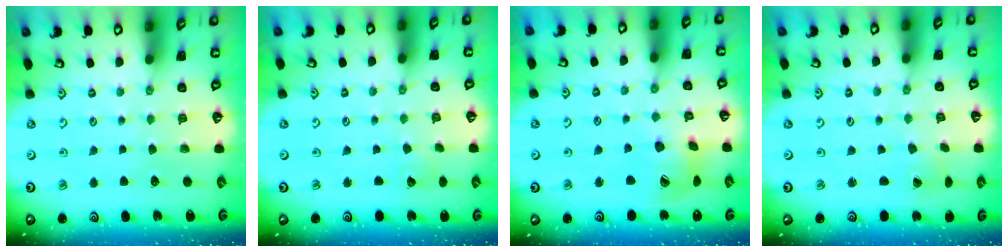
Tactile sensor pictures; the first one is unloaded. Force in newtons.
{"total": 2.0, "press": 2.0, "slide": 0.1}
{"total": 11.8, "press": 11.7, "slide": 1.4}
{"total": 0.7, "press": 0.7, "slide": 0.0}